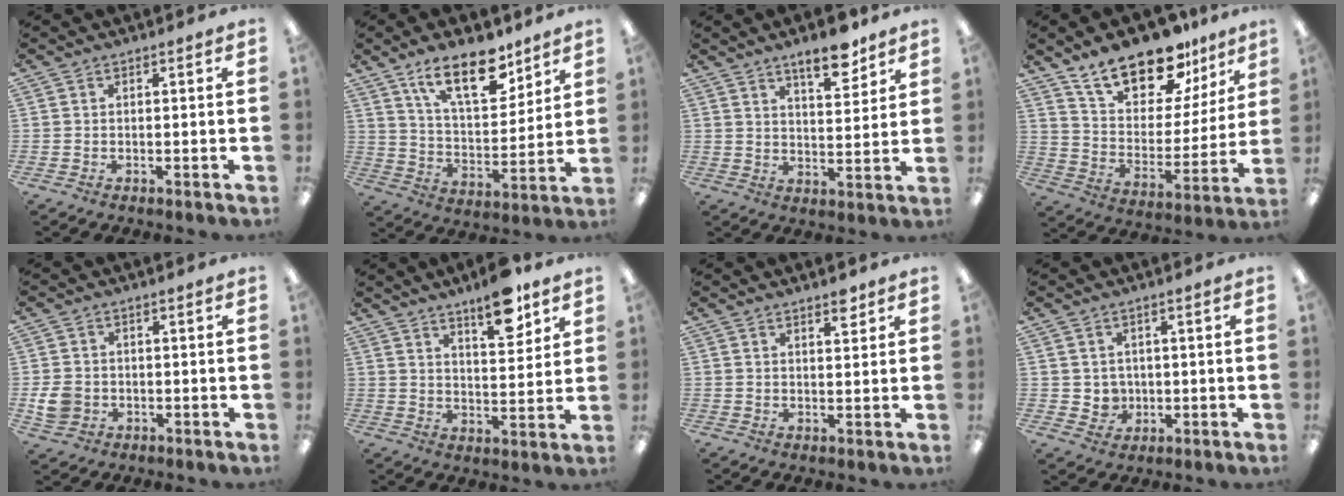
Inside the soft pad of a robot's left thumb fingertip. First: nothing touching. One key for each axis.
{"total": 17.0, "fx": 11.3, "fy": 7.1, "fz": 10.6, "tx": -0.163, "ty": -0.057, "tz": 0.192}
{"total": 9.2, "fx": 6.9, "fy": 3.0, "fz": 5.3, "tx": -0.071, "ty": -0.040, "tz": 0.117}
{"total": 19.2, "fx": 15.1, "fy": 8.2, "fz": 8.5, "tx": -0.146, "ty": -0.100, "tz": 0.267}
{"total": 5.1, "fx": -0.7, "fy": 4.4, "fz": 2.5, "tx": -0.049, "ty": 0.003, "tz": -0.012}
{"total": 11.3, "fx": 7.9, "fy": 3.7, "fz": 7.2, "tx": -0.093, "ty": -0.047, "tz": 0.130}
{"total": 3.5, "fx": 2.8, "fy": 1.0, "fz": 1.8, "tx": -0.016, "ty": -0.015, "tz": 0.045}
{"total": 3.6, "fx": 1.0, "fy": 3.5, "fz": 0.4, "tx": -0.001, "ty": -0.003, "tz": 0.016}